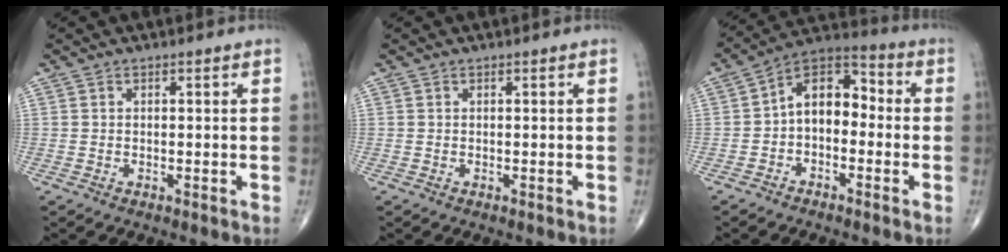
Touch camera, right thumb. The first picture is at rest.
{"total": 0.0}
{"total": 10.2, "force": [-1.0, 6.7, 7.6], "torque": [-0.092, 0.043, -0.038]}